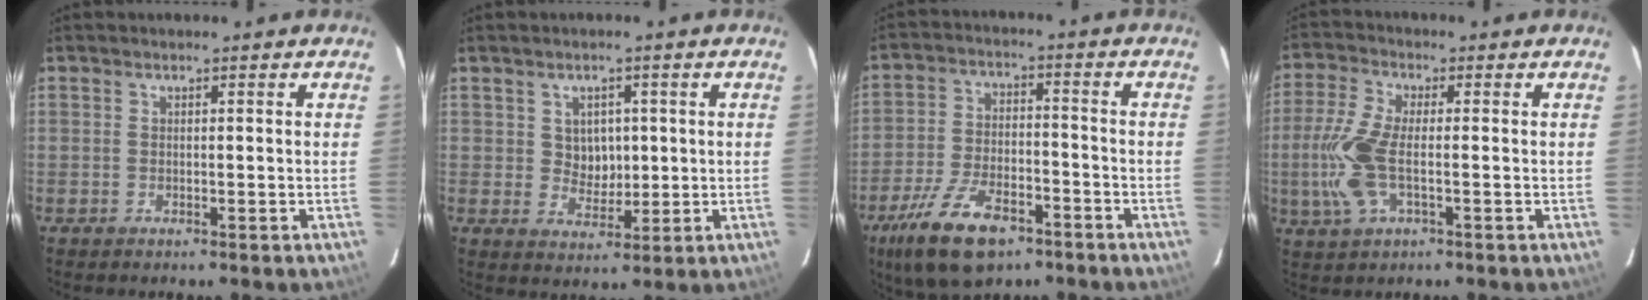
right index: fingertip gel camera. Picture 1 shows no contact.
{"total": 4.6, "force": [0.9, 4.1, 2.0], "torque": [-0.030, 0.008, 0.021]}
{"total": 14.5, "force": [-9.1, 6.4, 9.3], "torque": [-0.205, -0.020, -0.160]}
{"total": 10.0, "force": [-1.8, 3.9, 9.0], "torque": [-0.206, -0.001, -0.038]}